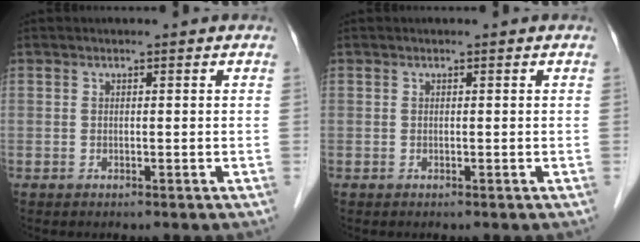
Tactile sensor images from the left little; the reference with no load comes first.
{"total": 0.0}